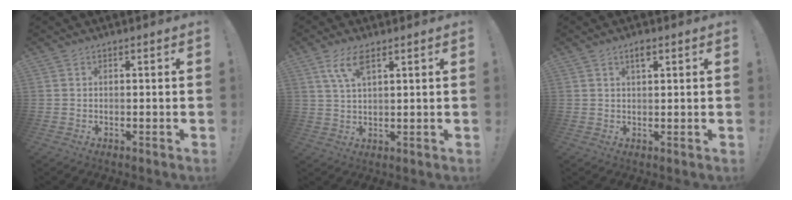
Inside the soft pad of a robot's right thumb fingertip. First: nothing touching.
{"total": 6.5, "force": [3.5, 2.2, 5.0], "torque": [-0.101, -0.004, 0.064]}
{"total": 2.6, "force": [1.5, 0.9, 2.0], "torque": [-0.035, 0.000, 0.023]}